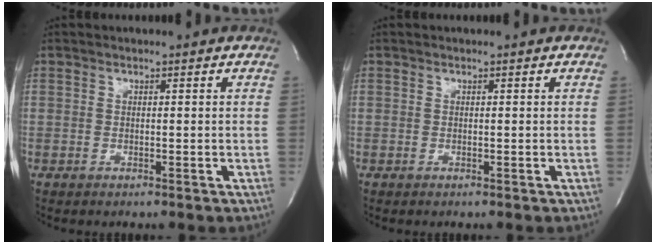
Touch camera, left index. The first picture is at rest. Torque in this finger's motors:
{"motor_torque": [0.00, 0.00, 0.00, 0.00]}